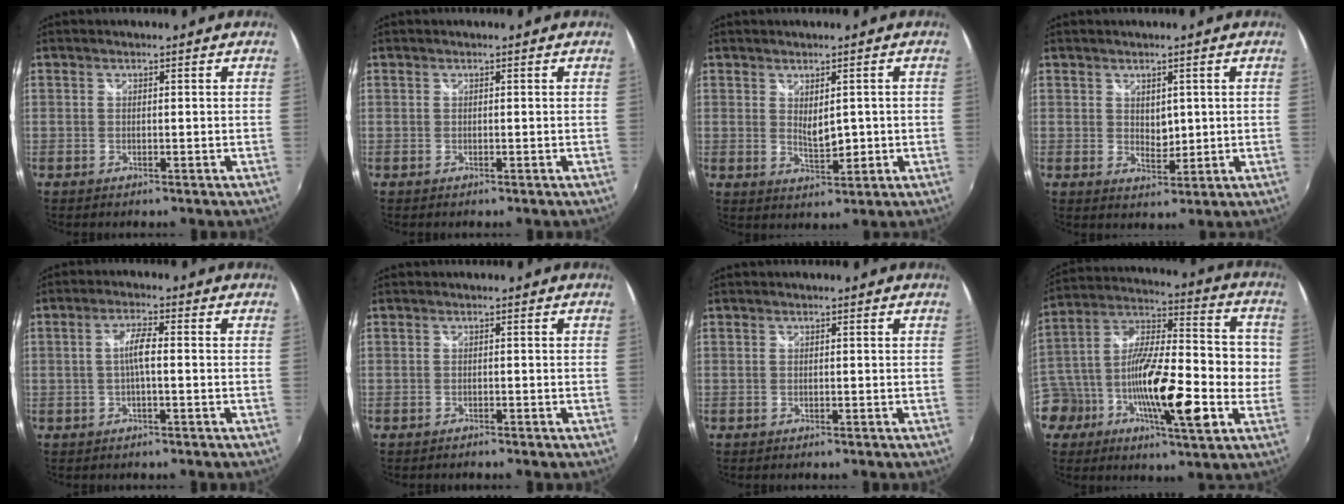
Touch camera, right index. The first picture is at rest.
{"total": 0.0}
{"total": 4.1, "force": [0.1, 2.1, 3.5], "torque": [-0.054, -0.007, 0.011]}
{"total": 3.1, "force": [0.9, 2.3, 1.8], "torque": [-0.025, -0.004, 0.019]}
{"total": 3.6, "force": [-0.4, 0.4, 3.5], "torque": [-0.068, 0.006, -0.005]}
{"total": 0.9, "force": [-0.8, 0.2, 0.2], "torque": [-0.007, -0.005, -0.014]}
{"total": 0.0}
{"total": 21.5, "force": [-3.9, 8.5, 19.3], "torque": [-0.360, 0.010, -0.076]}